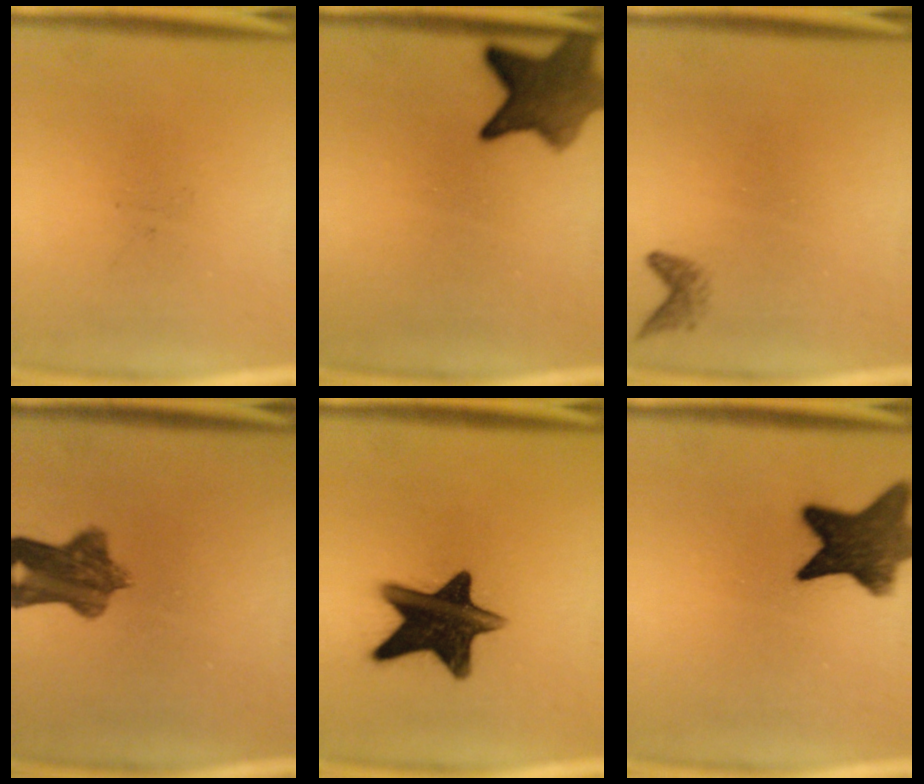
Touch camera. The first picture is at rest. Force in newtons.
{"total": 8.5}
{"total": 1.3}
{"total": 8.3}
{"total": 15.0}
{"total": 11.8}